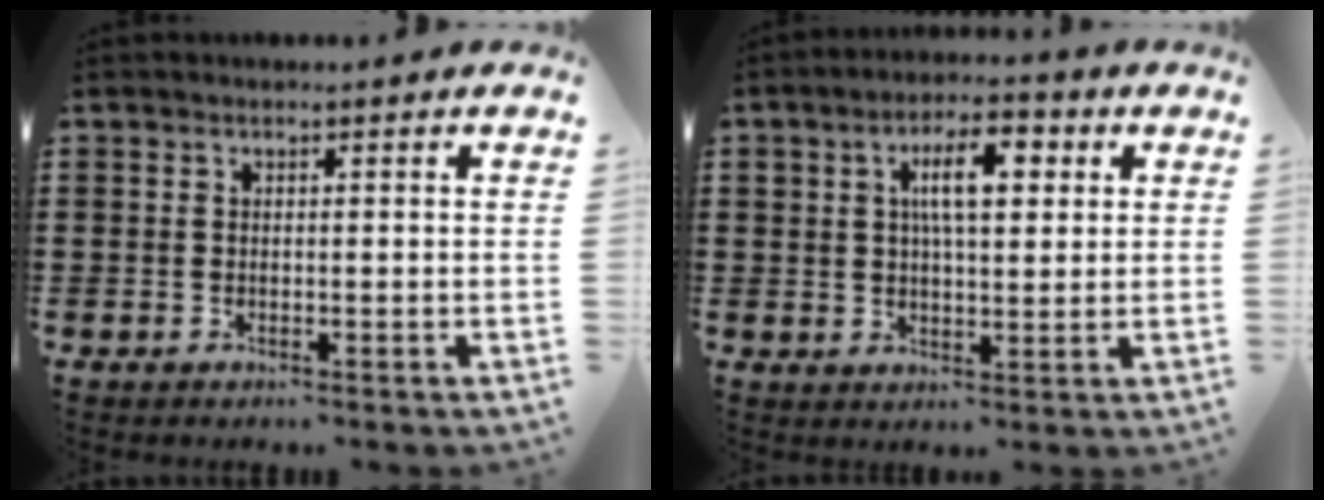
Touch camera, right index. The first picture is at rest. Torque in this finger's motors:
{"motor_torque": [1.65, 0.49, 0.89, 0.21]}